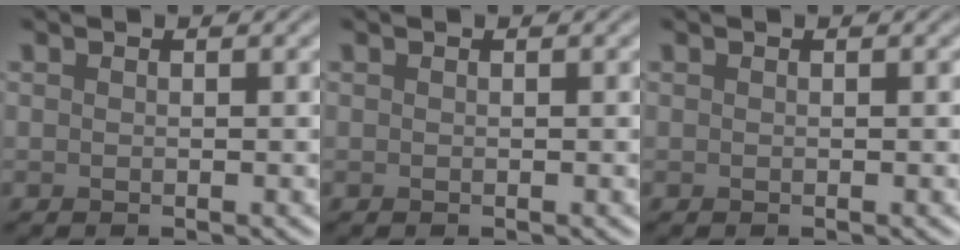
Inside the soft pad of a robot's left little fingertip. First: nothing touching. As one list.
[{"total": 0.0}, {"total": 0.0}]